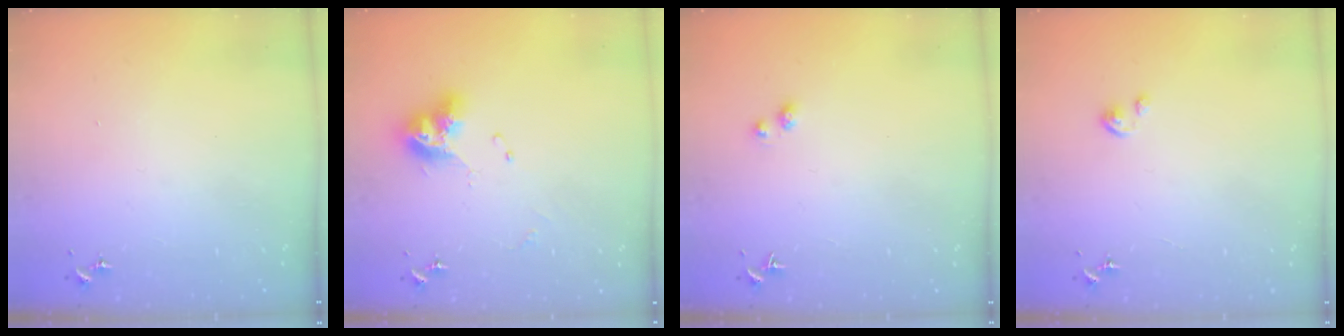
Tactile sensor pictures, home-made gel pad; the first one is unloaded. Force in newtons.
{"total": 12.0, "press": 11.9, "slide": 1.3}
{"total": 3.4, "press": 3.4, "slide": 0.5}
{"total": 1.9, "press": 1.9, "slide": 0.2}